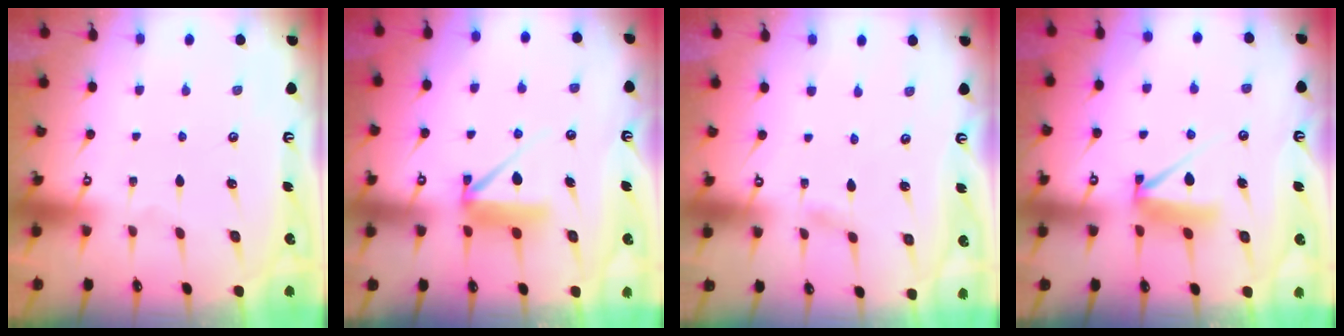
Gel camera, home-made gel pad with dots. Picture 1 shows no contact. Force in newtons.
{"total": 8.2, "press": 8.2, "slide": 0.4}
{"total": 1.4, "press": 1.4, "slide": 0.2}
{"total": 7.8, "press": 7.8, "slide": 0.7}